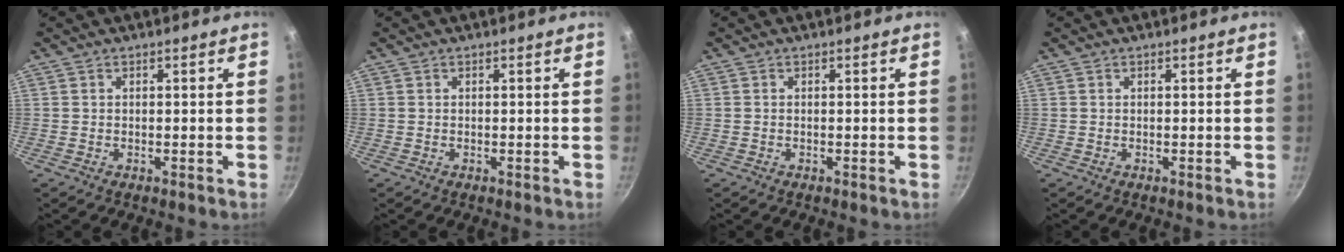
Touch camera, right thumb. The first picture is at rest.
{"total": 0.0}
{"total": 0.0}
{"total": 0.0}